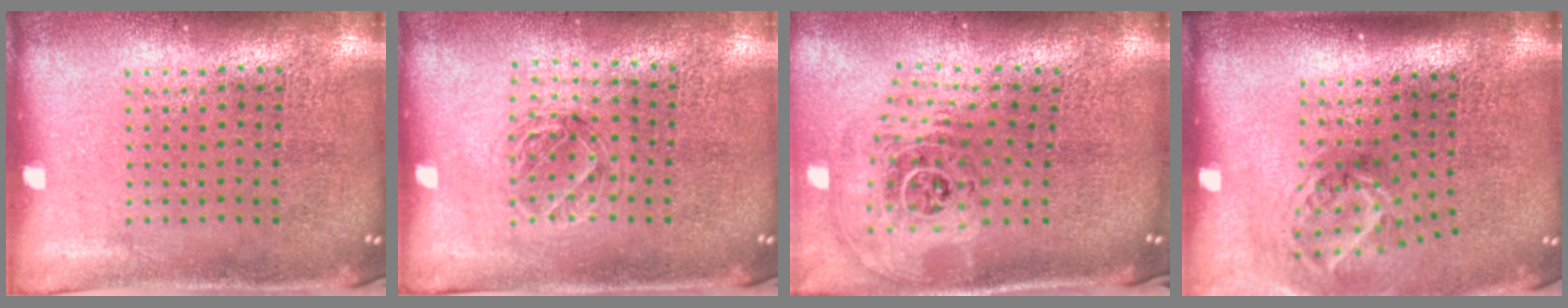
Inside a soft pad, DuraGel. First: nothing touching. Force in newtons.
{"total": 1.1, "press": 1.1, "slide": 0.4}
{"total": 2.7, "press": 1.8, "slide": 2.0}
{"total": 1.9, "press": 1.2, "slide": 1.5}